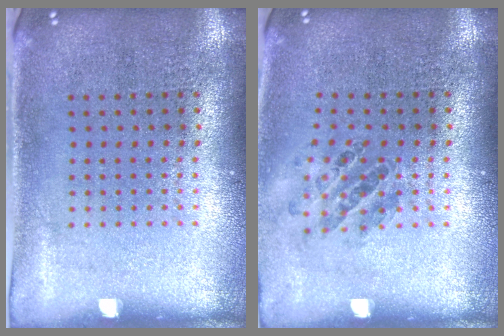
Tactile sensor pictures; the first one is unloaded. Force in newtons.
{"total": 0.9, "press": 0.9, "slide": 0.1}